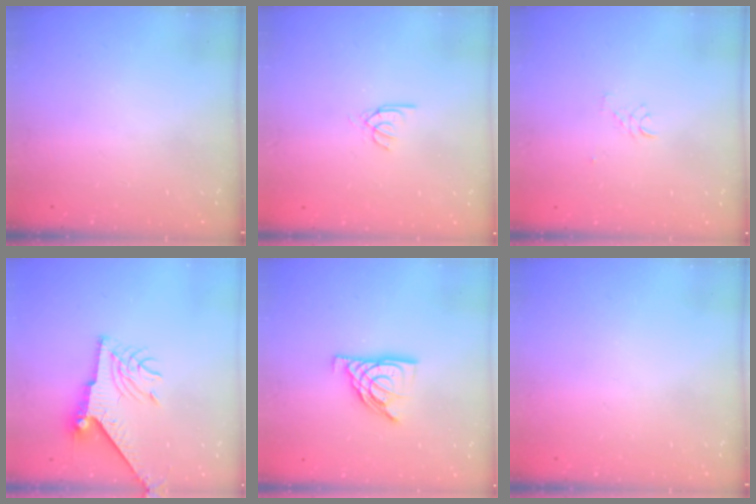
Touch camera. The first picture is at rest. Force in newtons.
{"total": 2.6, "press": 2.6, "slide": 0.2}
{"total": 2.6, "press": 2.6, "slide": 0.1}
{"total": 9.1, "press": 9.1, "slide": 0.6}
{"total": 11.1, "press": 11.0, "slide": 1.0}
{"total": 0.0}